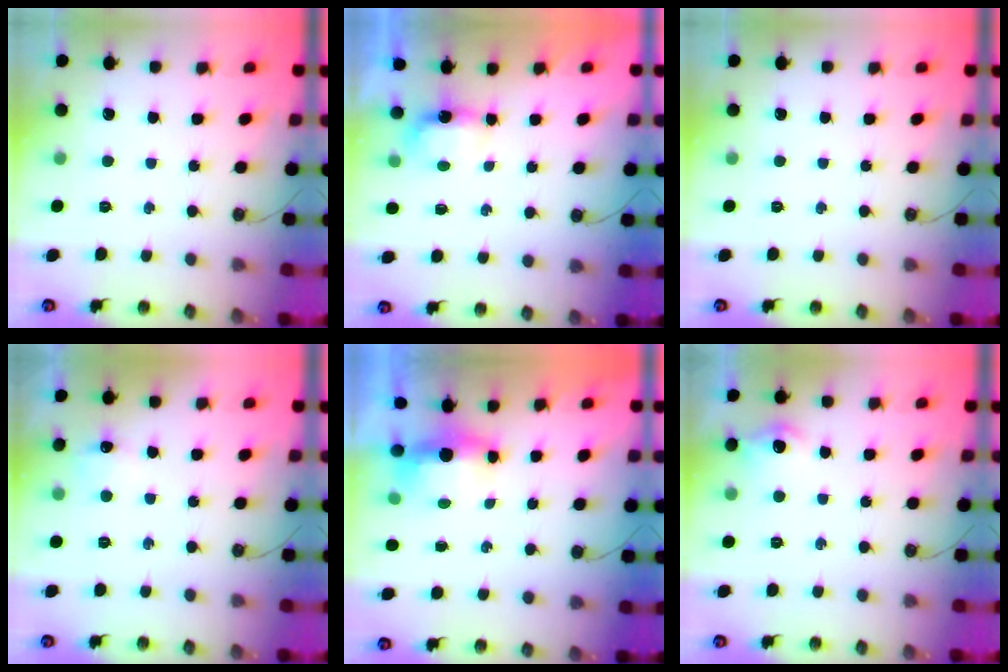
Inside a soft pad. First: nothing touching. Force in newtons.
{"total": 4.3, "press": 4.2, "slide": 0.7}
{"total": 0.0}
{"total": 6.1, "press": 6.1, "slide": 0.8}
{"total": 5.1, "press": 5.0, "slide": 1.2}
{"total": 8.3, "press": 8.3, "slide": 0.9}